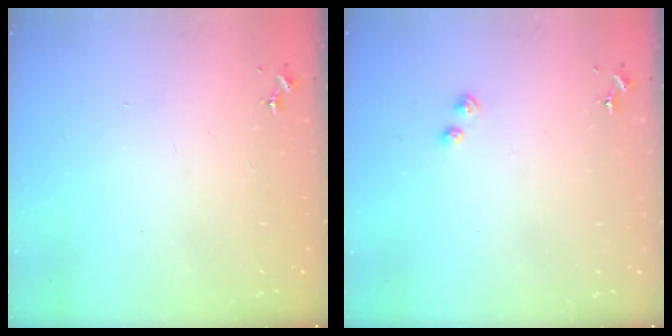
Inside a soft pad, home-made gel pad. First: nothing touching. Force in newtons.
{"total": 2.2, "press": 2.1, "slide": 0.5}